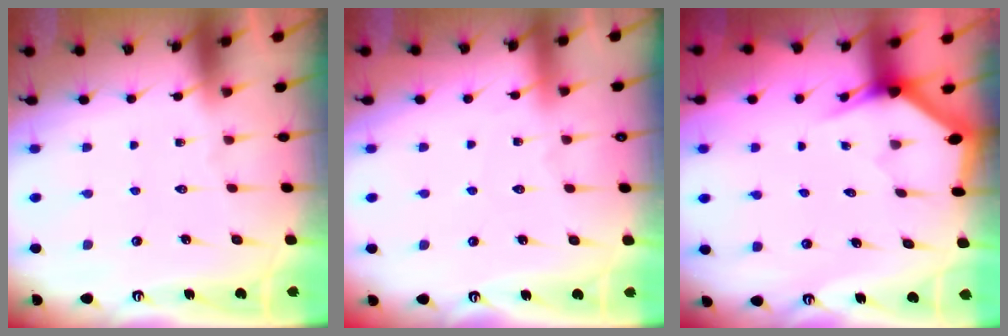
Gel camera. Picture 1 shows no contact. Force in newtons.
{"total": 3.4, "press": 3.4, "slide": 0.5}
{"total": 3.0, "press": 3.0, "slide": 0.1}